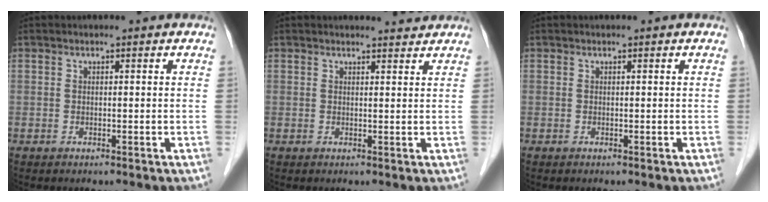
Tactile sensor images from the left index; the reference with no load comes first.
{"total": 2.0, "force": [2.0, 0.1, -0.1], "torque": [-0.007, -0.004, 0.024]}
{"total": 0.0}